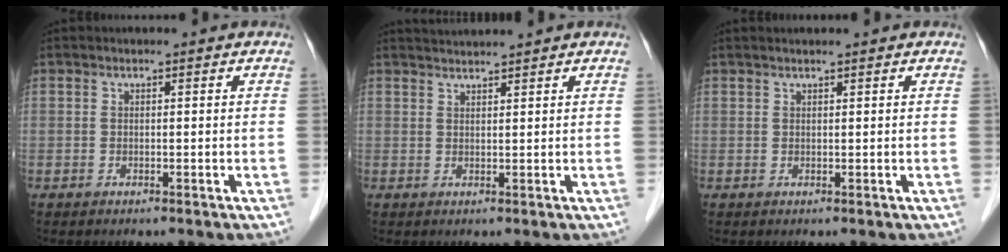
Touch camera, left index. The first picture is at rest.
{"total": 1.3, "force": [0.8, -1.1, -0.1], "torque": [0.006, 0.013, 0.023]}
{"total": 0.8, "force": [-0.5, -0.5, 0.3], "torque": [0.000, 0.012, -0.006]}